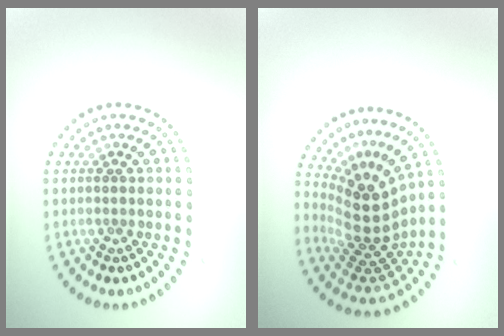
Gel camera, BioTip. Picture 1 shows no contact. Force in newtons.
{"total": 5.1, "press": 3.6, "slide": 3.5}